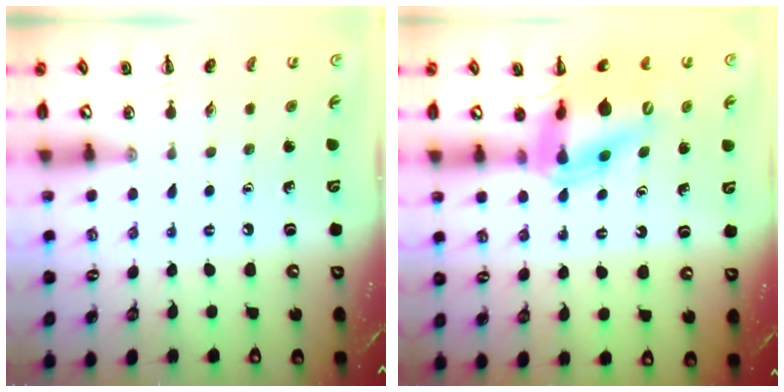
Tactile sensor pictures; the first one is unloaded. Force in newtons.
{"total": 15.6, "press": 14.9, "slide": 4.5}